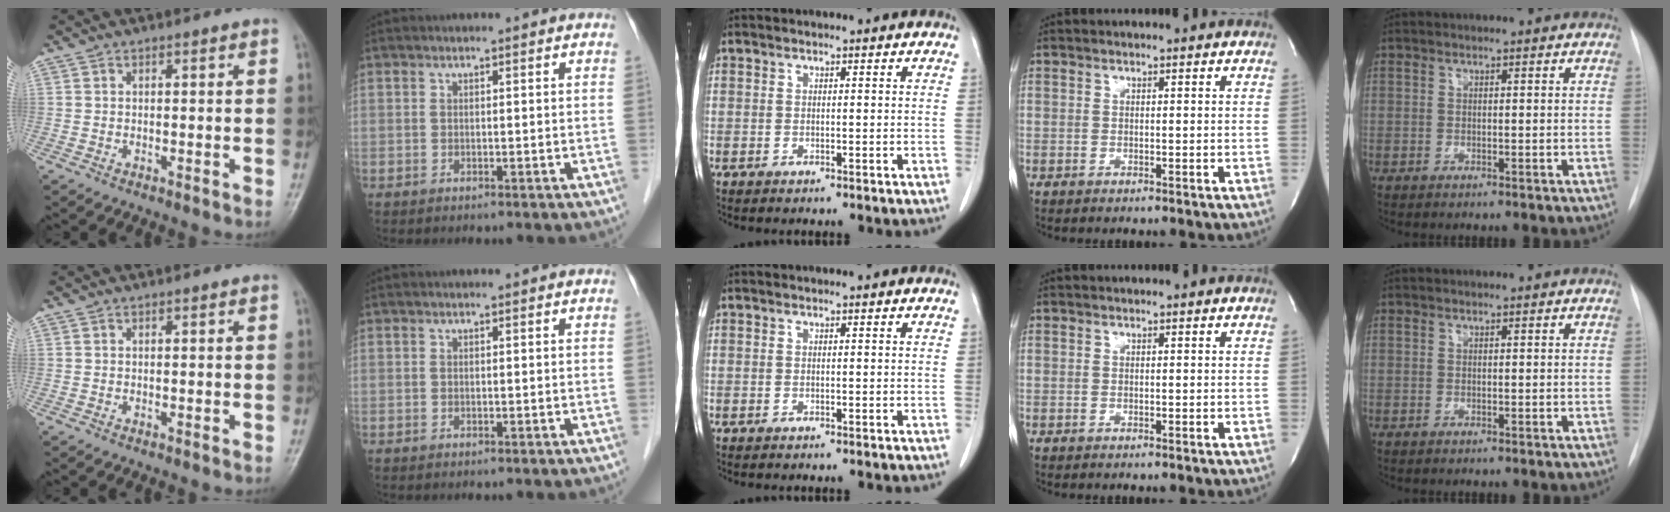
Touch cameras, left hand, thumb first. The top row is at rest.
{}